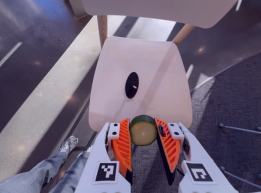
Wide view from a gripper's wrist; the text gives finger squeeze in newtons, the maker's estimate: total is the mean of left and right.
{"total": 11.0, "left": 11.4, "right": 10.6}